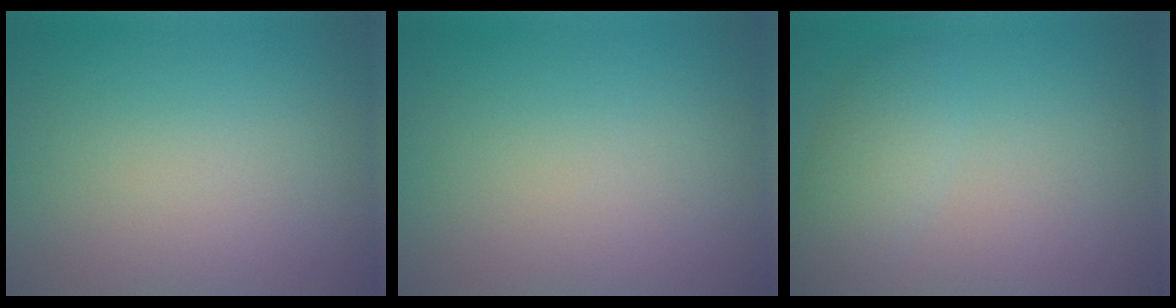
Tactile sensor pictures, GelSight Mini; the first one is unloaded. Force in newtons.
{"total": 0.5, "press": 0.5, "slide": 0.1}
{"total": 3.0, "press": 3.0, "slide": 0.1}